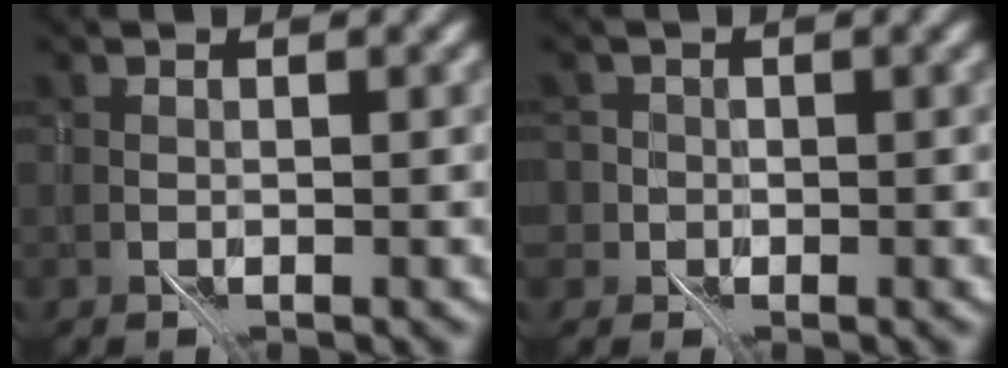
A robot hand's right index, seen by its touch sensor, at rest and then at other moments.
{"total": 2.6, "force": [-0.1, 2.5, 0.8], "torque": [0.010, 0.010, -0.020]}